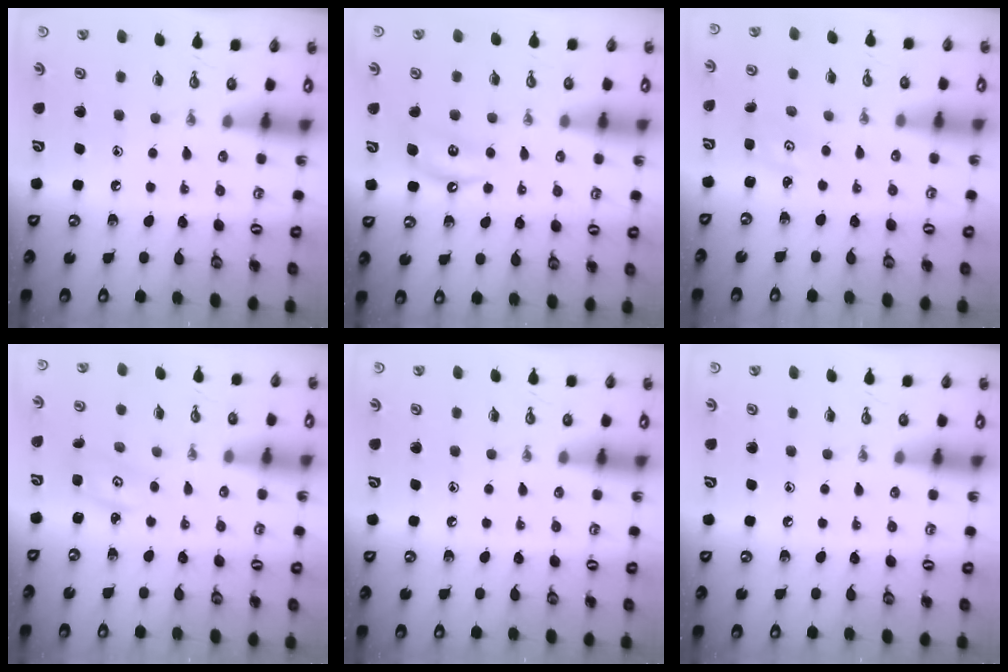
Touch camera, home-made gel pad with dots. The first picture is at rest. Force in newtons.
{"total": 4.3, "press": 4.3, "slide": 0.3}
{"total": 1.0, "press": 0.9, "slide": 0.2}
{"total": 1.8, "press": 1.8, "slide": 0.1}
{"total": 0.0}
{"total": 0.0}